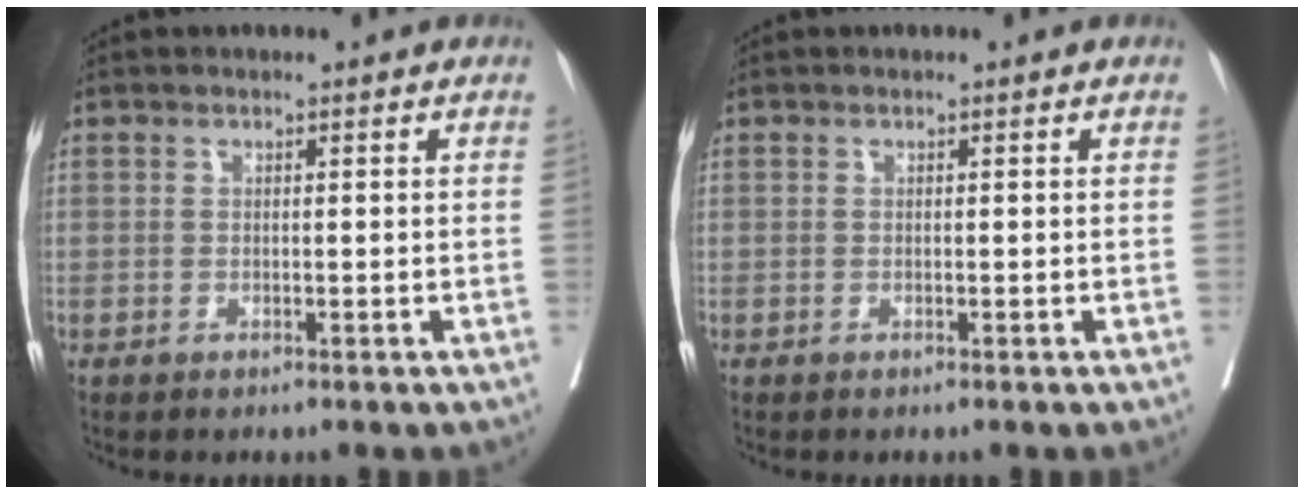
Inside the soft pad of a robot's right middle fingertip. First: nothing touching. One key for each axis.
{"total": 0.0}